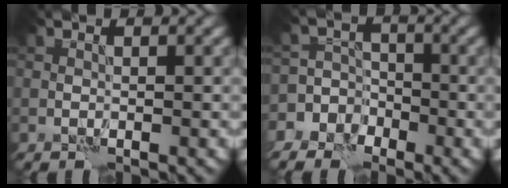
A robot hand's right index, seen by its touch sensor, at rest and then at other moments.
{"total": 6.4, "force": [-3.6, 5.3, 0.4], "torque": [0.014, 0.001, -0.081]}